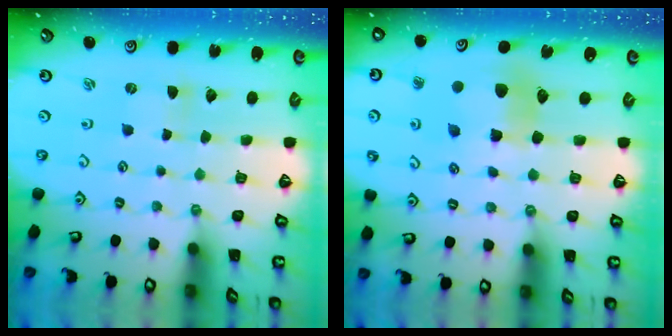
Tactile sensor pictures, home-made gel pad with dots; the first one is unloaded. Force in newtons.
{"total": 10.5, "press": 10.4, "slide": 1.0}